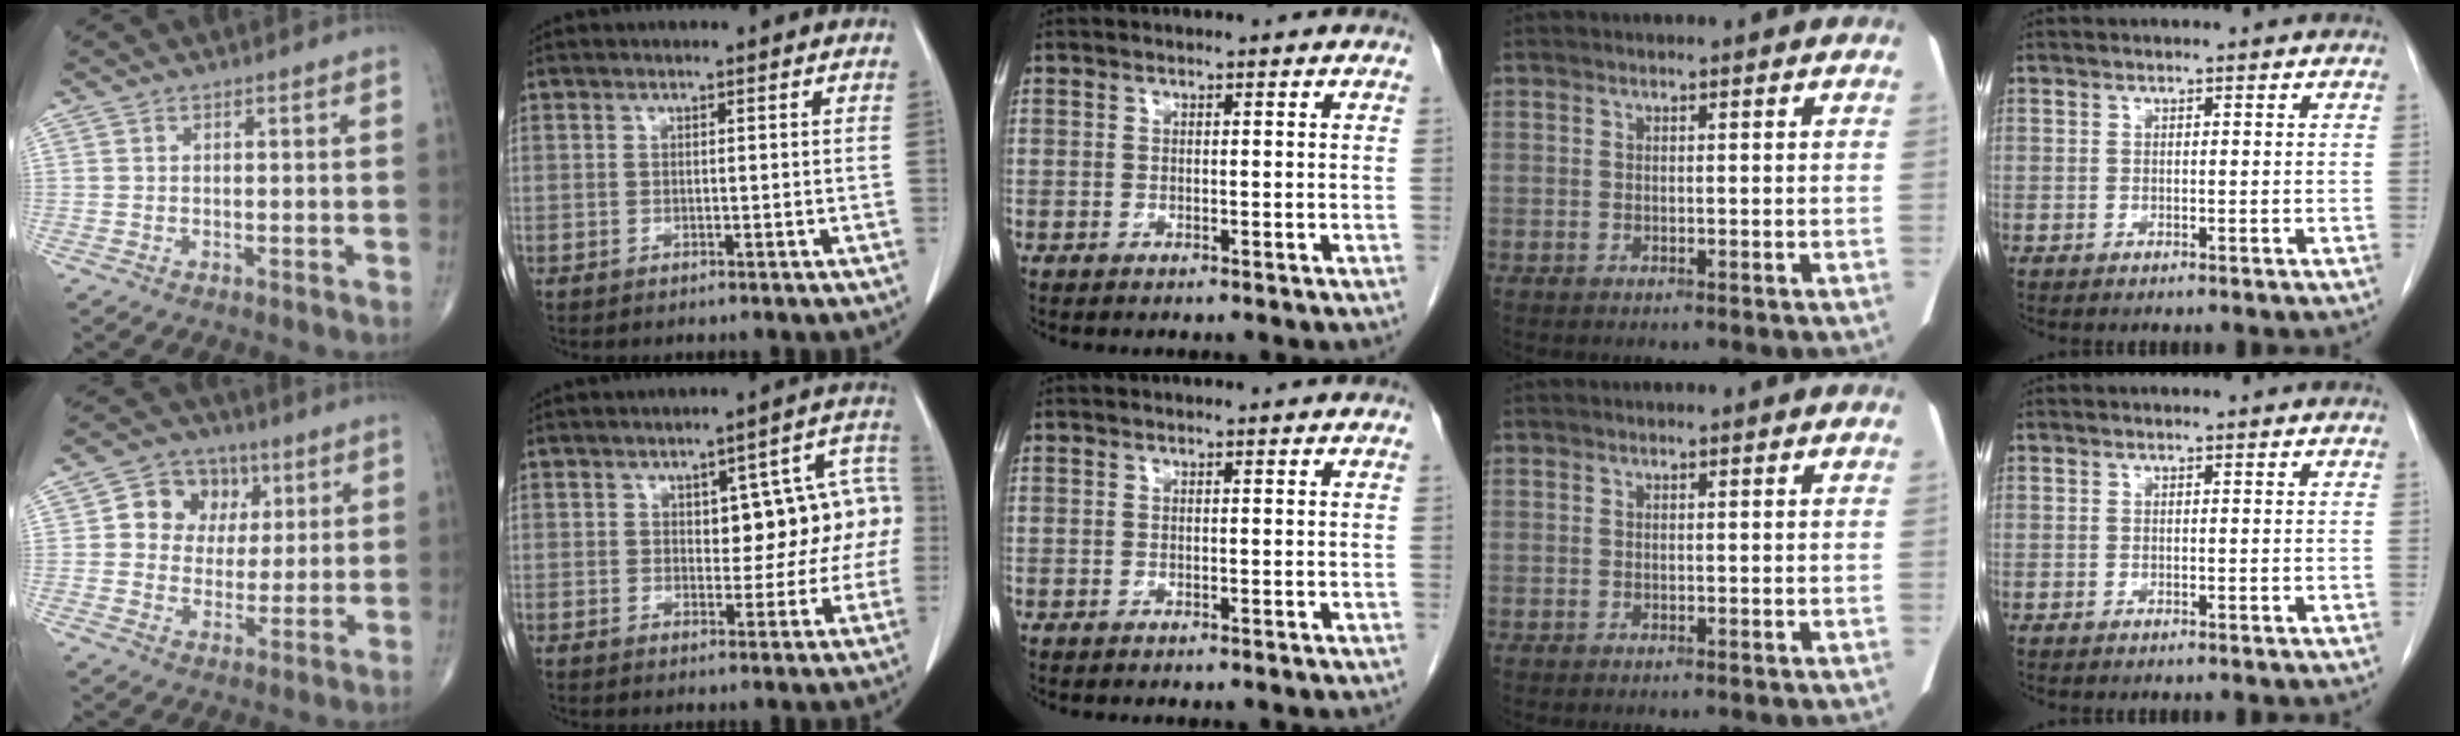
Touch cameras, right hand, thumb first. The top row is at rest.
{"thumb": {"total": 10.0, "force": [2.9, 8.5, 4.5], "torque": [-0.021, -0.001, 0.044]}, "index": {"total": 9.7, "force": [0.7, 4.9, 8.4], "torque": [-0.077, 0.044, 0.012]}}